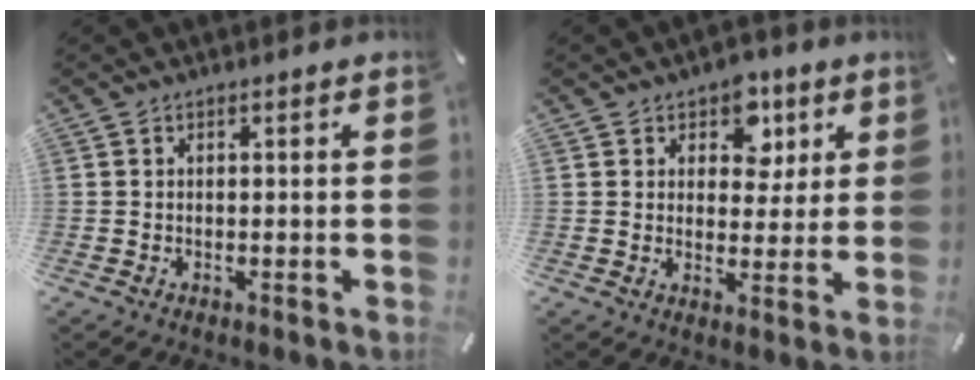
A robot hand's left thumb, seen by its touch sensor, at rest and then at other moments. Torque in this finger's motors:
{"motor_torque": [1.09, 1.02, 0.59, -0.67, 0.06]}